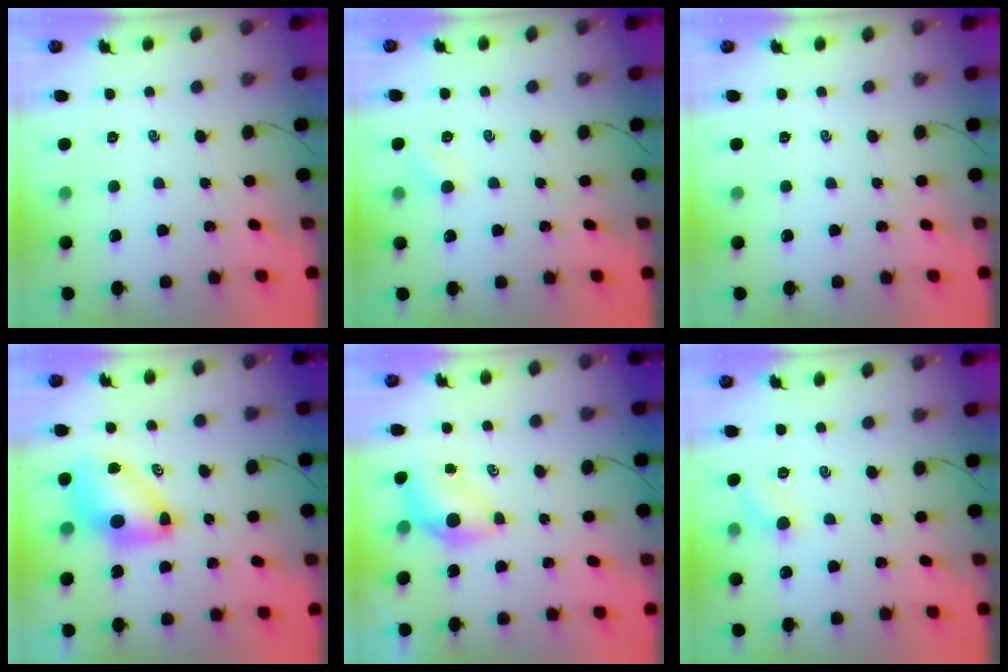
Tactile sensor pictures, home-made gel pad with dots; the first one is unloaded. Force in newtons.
{"total": 4.5, "press": 4.3, "slide": 1.4}
{"total": 0.0}
{"total": 8.9, "press": 8.6, "slide": 2.2}
{"total": 4.9, "press": 4.8, "slide": 0.7}
{"total": 6.9, "press": 6.7, "slide": 1.6}